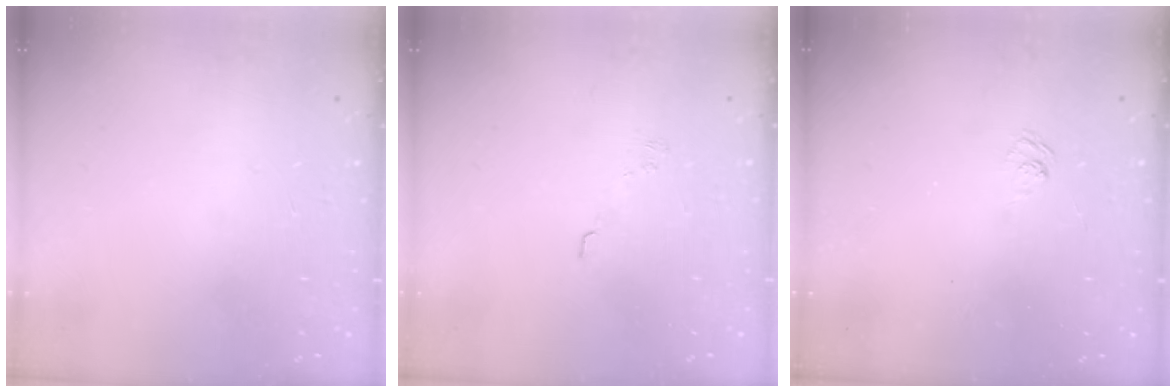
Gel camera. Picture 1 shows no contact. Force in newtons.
{"total": 6.5, "press": 6.4, "slide": 1.1}
{"total": 2.4, "press": 2.0, "slide": 1.3}